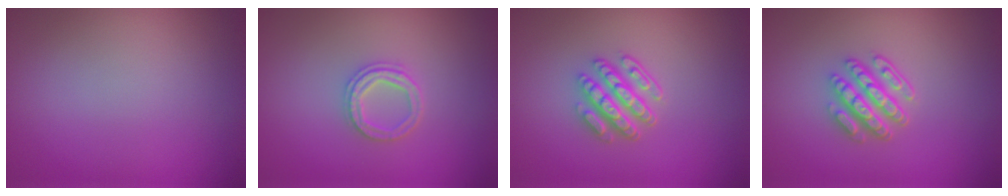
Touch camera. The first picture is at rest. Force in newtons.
{"total": 2.4, "press": 2.4, "slide": 0.4}
{"total": 4.2, "press": 3.4, "slide": 2.5}
{"total": 4.2, "press": 3.4, "slide": 2.5}